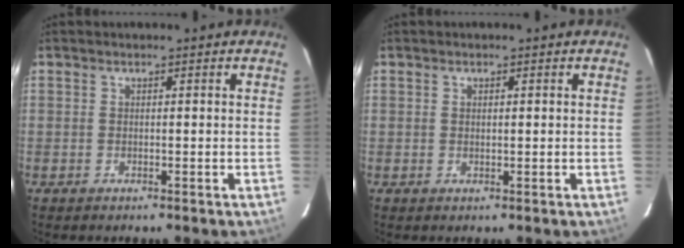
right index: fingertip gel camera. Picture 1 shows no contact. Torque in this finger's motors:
{"motor_torque": [0.00, -0.01, -0.09, -0.01]}